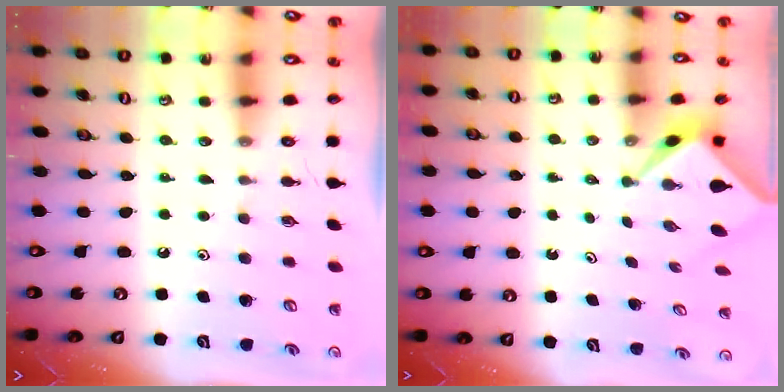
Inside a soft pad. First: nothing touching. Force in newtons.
{"total": 1.7, "press": 1.7, "slide": 0.1}